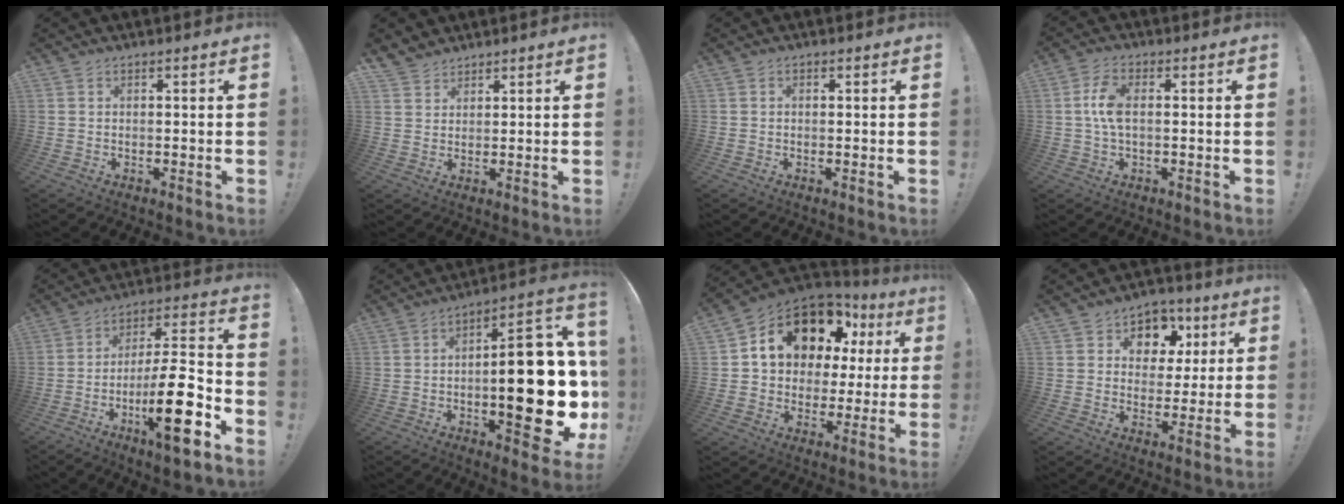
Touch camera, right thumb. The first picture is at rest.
{"total": 4.1, "force": [3.6, 1.9, 0.4], "torque": [-0.007, -0.025, 0.070]}
{"total": 0.5, "force": [0.0, 0.3, 0.4], "torque": [-0.008, 0.001, 0.000]}
{"total": 6.8, "force": [0.4, 3.5, 5.9], "torque": [-0.124, 0.004, 0.005]}
{"total": 20.3, "force": [-7.9, 5.3, 17.9], "torque": [-0.284, 0.044, -0.123]}
{"total": 24.5, "force": [-3.3, 9.1, 22.5], "torque": [-0.301, 0.008, -0.045]}
{"total": 14.7, "force": [8.0, 9.7, 7.6], "torque": [-0.124, -0.050, 0.155]}
{"total": 8.9, "force": [3.3, 7.8, 3.0], "torque": [-0.042, -0.018, 0.066]}